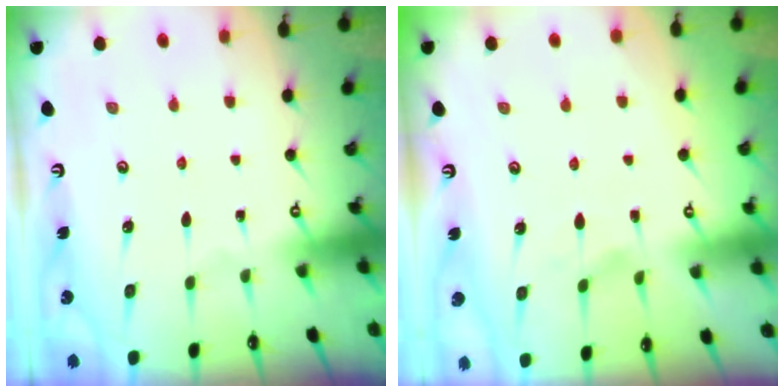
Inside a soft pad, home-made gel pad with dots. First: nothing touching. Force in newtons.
{"total": 2.9, "press": 2.7, "slide": 1.0}